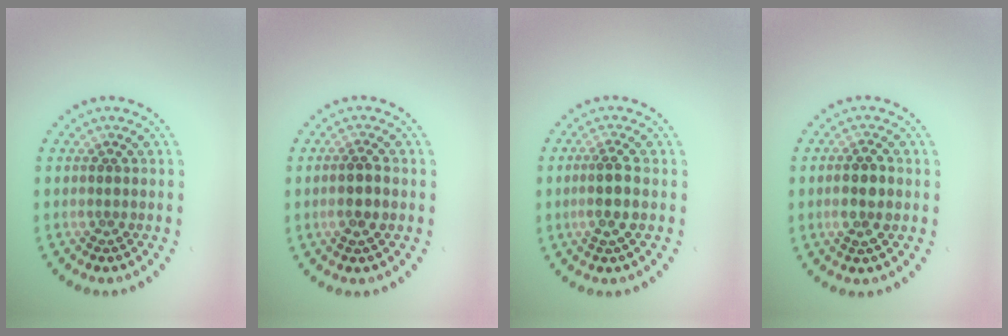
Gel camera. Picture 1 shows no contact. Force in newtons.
{"total": 1.9, "press": 1.7, "slide": 0.7}
{"total": 1.7, "press": 1.5, "slide": 0.8}
{"total": 2.1, "press": 2.0, "slide": 0.6}